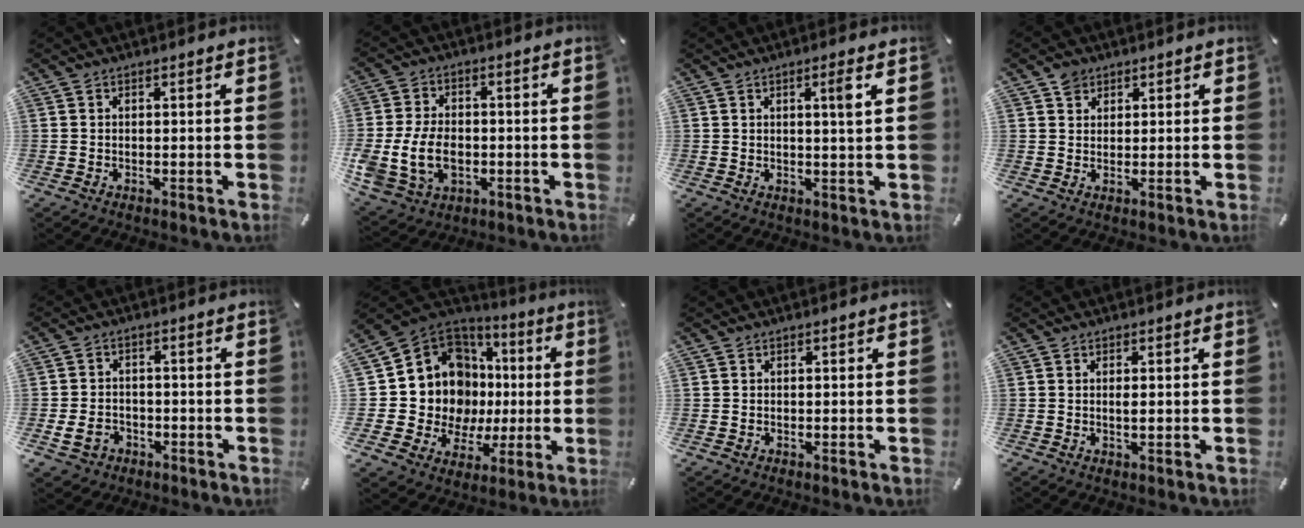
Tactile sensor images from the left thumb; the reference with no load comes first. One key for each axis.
{"total": 11.7, "fx": -2.1, "fy": 8.7, "fz": 7.5, "tx": -0.167, "ty": 0.007, "tz": -0.031}
{"total": 3.6, "fx": 1.3, "fy": -0.1, "fz": 3.4, "tx": -0.068, "ty": -0.002, "tz": 0.020}
{"total": 3.0, "fx": 1.6, "fy": 2.5, "fz": 0.3, "tx": 0.006, "ty": -0.002, "tz": 0.027}
{"total": 5.6, "fx": -2.1, "fy": 4.7, "fz": 2.3, "tx": -0.059, "ty": 0.006, "tz": -0.039}
{"total": 14.8, "fx": 2.7, "fy": 13.0, "fz": 6.5, "tx": -0.151, "ty": -0.057, "tz": 0.066}
{"total": 0.0}
{"total": 1.1, "fx": 0.1, "fy": 0.3, "fz": 1.1, "tx": -0.024, "ty": -0.002, "tz": 0.003}